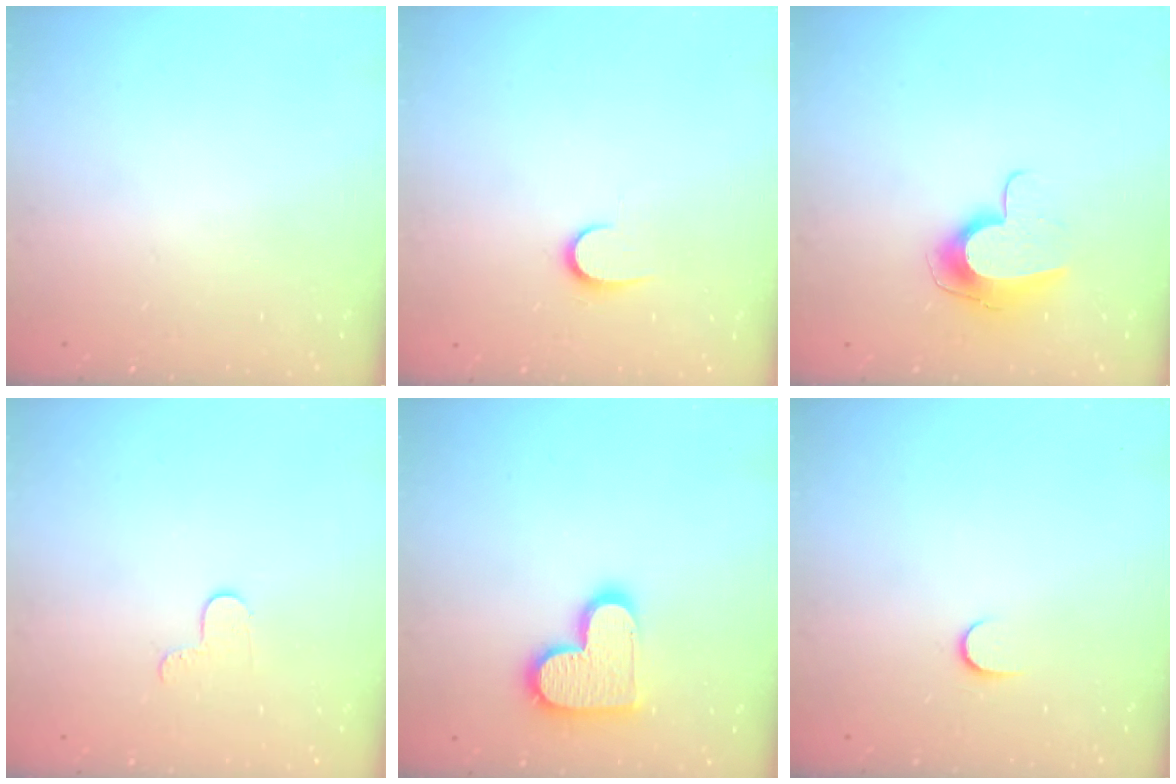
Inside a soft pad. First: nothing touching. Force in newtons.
{"total": 6.7, "press": 6.6, "slide": 0.7}
{"total": 9.9, "press": 9.9, "slide": 0.4}
{"total": 4.7, "press": 4.6, "slide": 0.4}
{"total": 15.1, "press": 15.1, "slide": 1.1}
{"total": 3.9, "press": 3.9, "slide": 0.5}